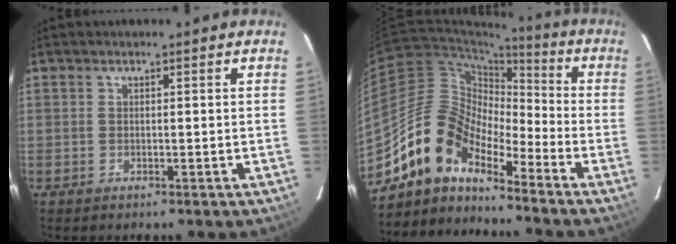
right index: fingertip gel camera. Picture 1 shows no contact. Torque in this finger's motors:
{"motor_torque": [0.62, -0.62, 0.74, 0.08]}